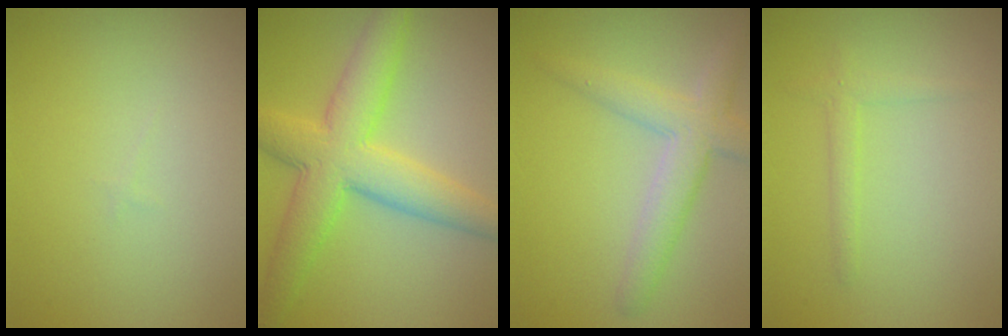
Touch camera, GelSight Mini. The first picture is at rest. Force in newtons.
{"total": 7.3, "press": 7.3, "slide": 0.2}
{"total": 4.0, "press": 3.9, "slide": 0.2}
{"total": 1.3, "press": 1.3, "slide": 0.1}